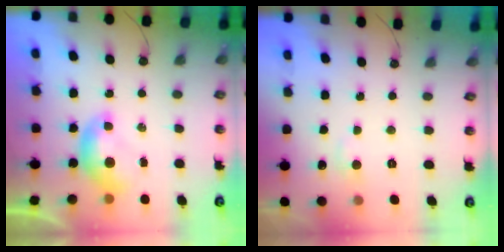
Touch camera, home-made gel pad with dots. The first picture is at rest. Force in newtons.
{"total": 1.8, "press": 1.6, "slide": 0.6}